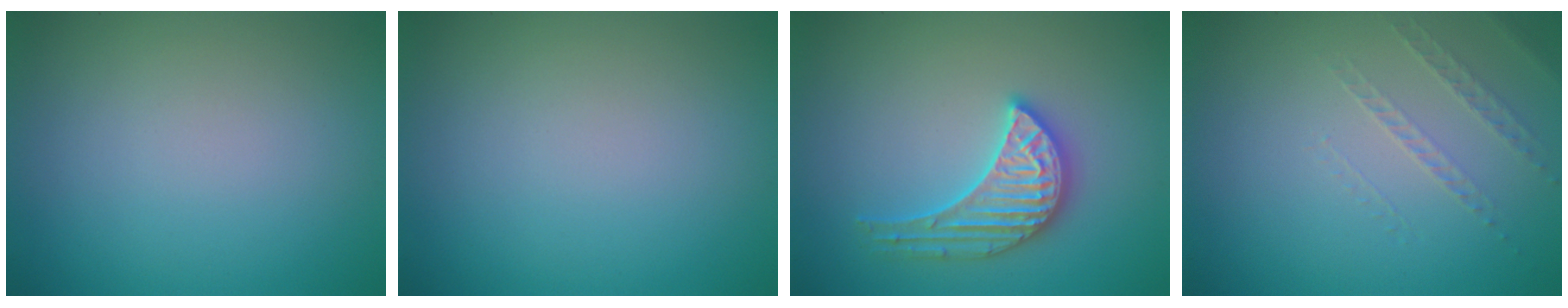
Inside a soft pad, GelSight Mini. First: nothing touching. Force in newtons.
{"total": 0.0}
{"total": 3.6, "press": 3.6, "slide": 0.4}
{"total": 1.1, "press": 0.6, "slide": 0.9}